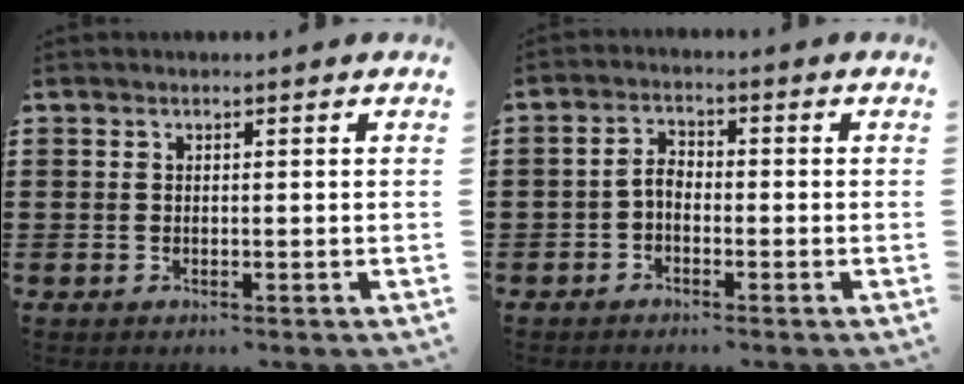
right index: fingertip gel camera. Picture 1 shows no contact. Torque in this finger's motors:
{"motor_torque": [0.64, -0.53, 0.35, 0.05]}